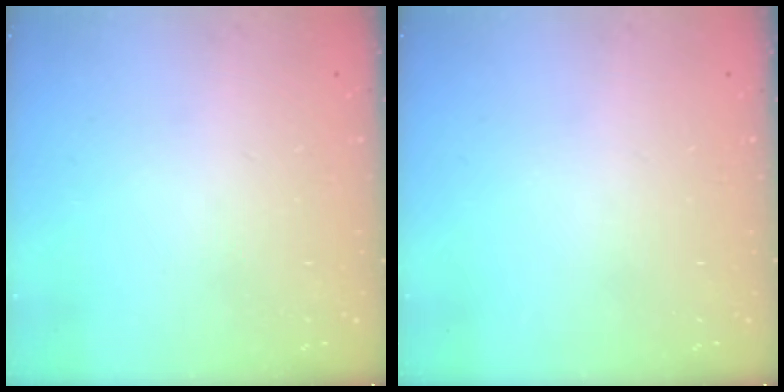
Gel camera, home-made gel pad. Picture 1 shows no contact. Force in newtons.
{"total": 0.0}